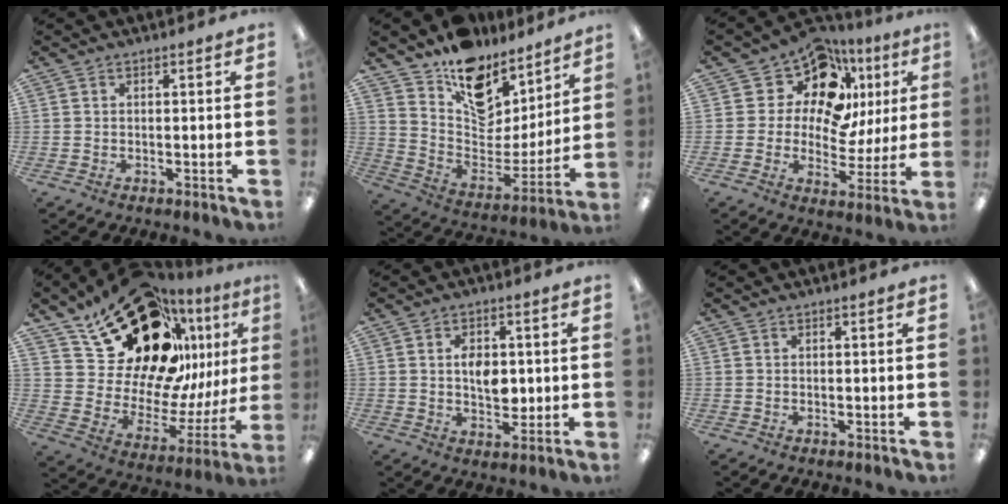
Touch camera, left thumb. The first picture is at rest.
{"total": 14.4, "force": [10.9, 8.3, 4.3], "torque": [-0.069, -0.101, 0.195]}
{"total": 14.4, "force": [8.3, 9.2, 7.5], "torque": [-0.143, -0.050, 0.151]}
{"total": 30.0, "force": [18.0, 17.4, 16.5], "torque": [-0.241, -0.115, 0.347]}
{"total": 6.4, "force": [0.7, 4.3, 4.8], "torque": [-0.069, 0.001, 0.011]}
{"total": 0.0}